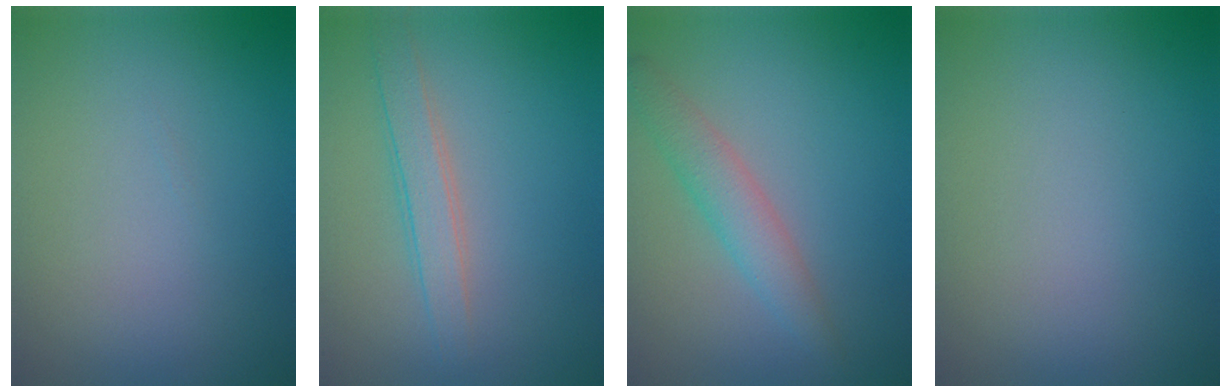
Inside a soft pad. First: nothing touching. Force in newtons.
{"total": 2.4, "press": 2.4, "slide": 0.1}
{"total": 3.0, "press": 3.0, "slide": 0.1}
{"total": 0.0}